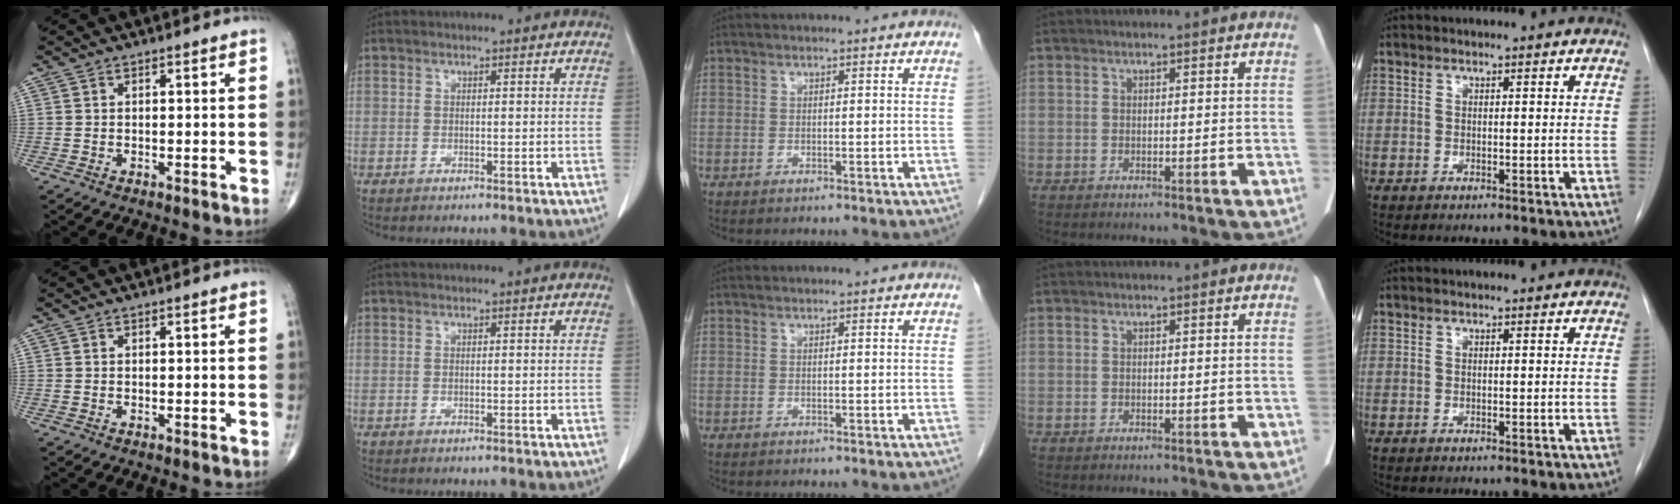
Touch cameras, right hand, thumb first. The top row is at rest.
{}